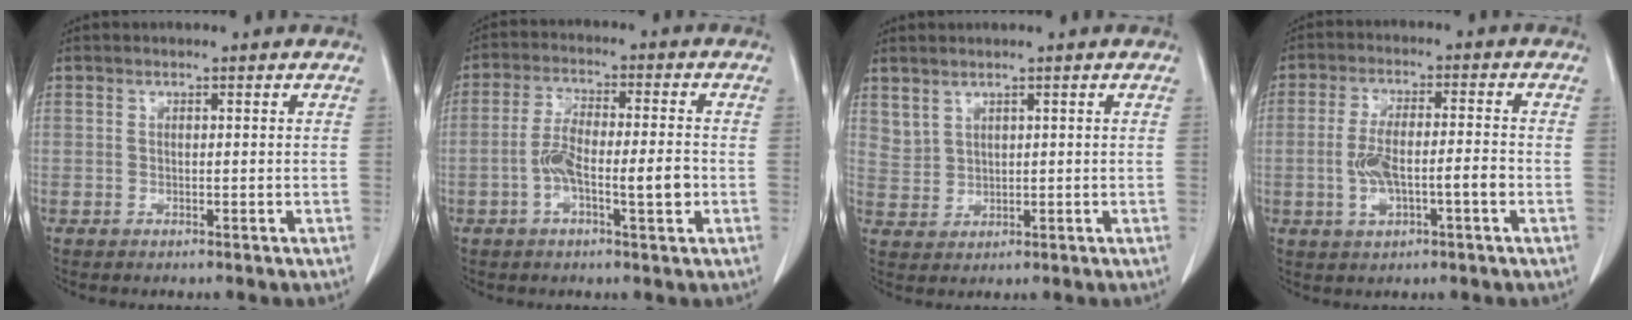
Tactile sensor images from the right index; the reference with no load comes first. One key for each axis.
{"total": 8.3, "fx": -2.0, "fy": 2.0, "fz": 7.8, "tx": -0.144, "ty": 0.013, "tz": -0.038}
{"total": 2.6, "fx": 2.2, "fy": 1.2, "fz": 0.7, "tx": -0.013, "ty": -0.001, "tz": 0.052}
{"total": 7.9, "fx": -1.9, "fy": 2.2, "fz": 7.3, "tx": -0.146, "ty": 0.014, "tz": -0.031}